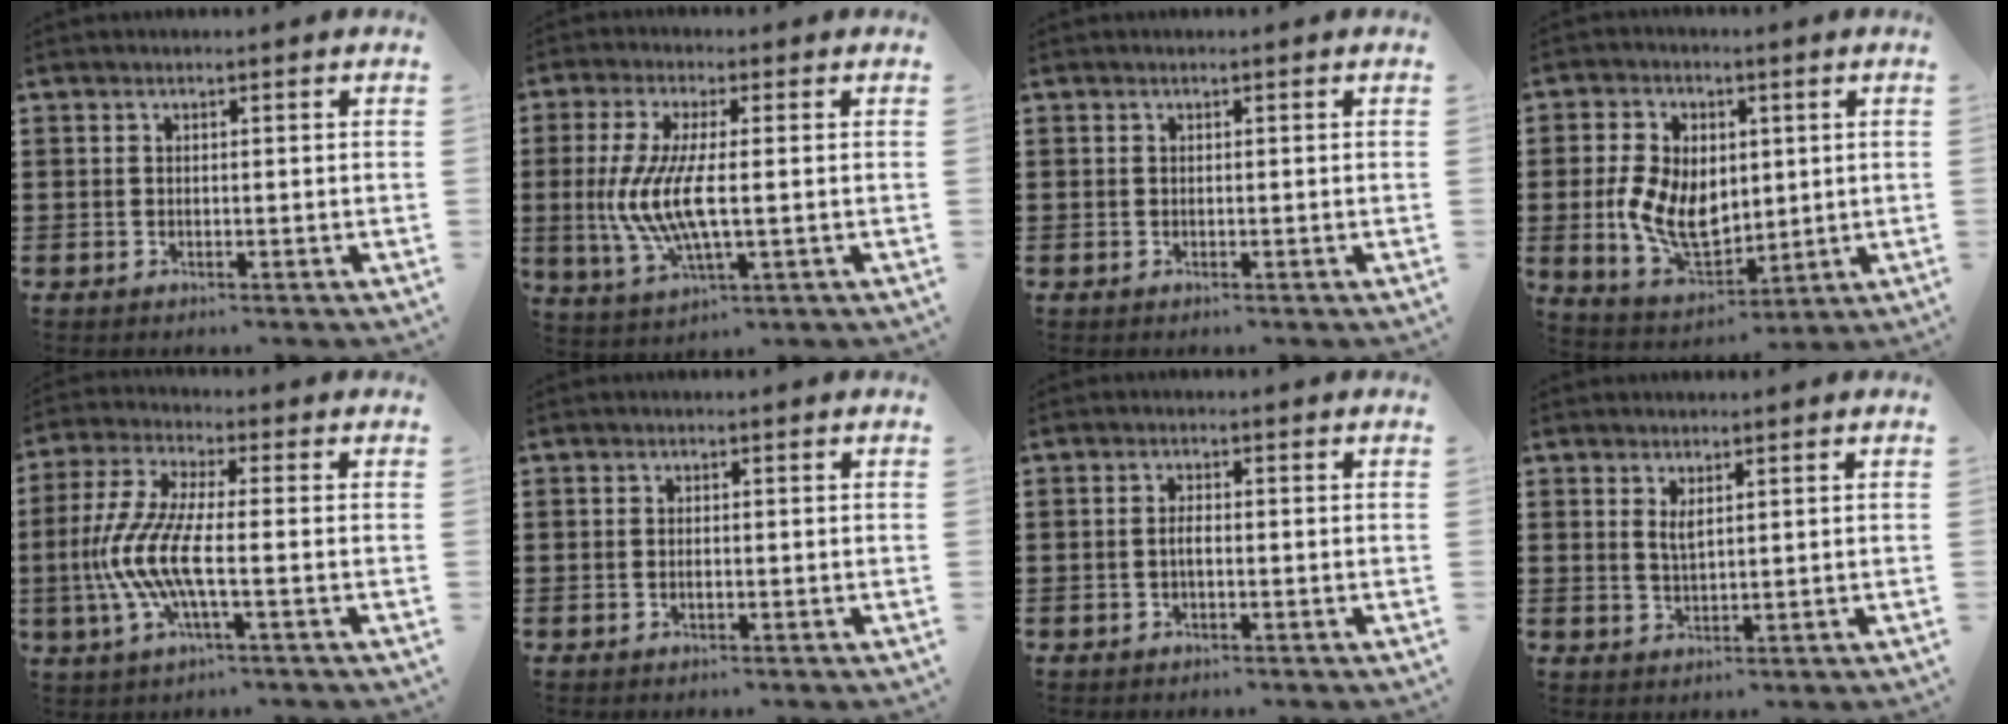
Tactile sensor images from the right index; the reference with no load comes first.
{"total": 8.8, "force": [-0.6, 2.2, 8.4], "torque": [-0.191, -0.019, -0.020]}
{"total": 0.0}
{"total": 9.8, "force": [0.0, 6.7, 7.1], "torque": [-0.162, 0.006, -0.002]}
{"total": 9.4, "force": [-2.3, 2.2, 8.8], "torque": [-0.215, -0.020, -0.055]}
{"total": 0.8, "force": [-0.2, 0.2, 0.8], "torque": [-0.015, -0.004, -0.003]}
{"total": 1.5, "force": [-0.3, 0.5, 1.4], "torque": [-0.033, -0.002, -0.008]}
{"total": 2.1, "force": [1.2, 0.7, 1.6], "torque": [-0.033, 0.002, 0.021]}